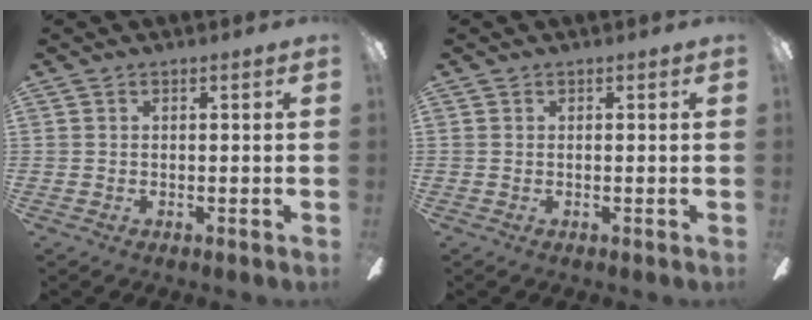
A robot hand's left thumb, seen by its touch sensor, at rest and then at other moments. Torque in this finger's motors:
{"motor_torque": [0.00, 0.00, 0.10, -0.10, 0.00]}